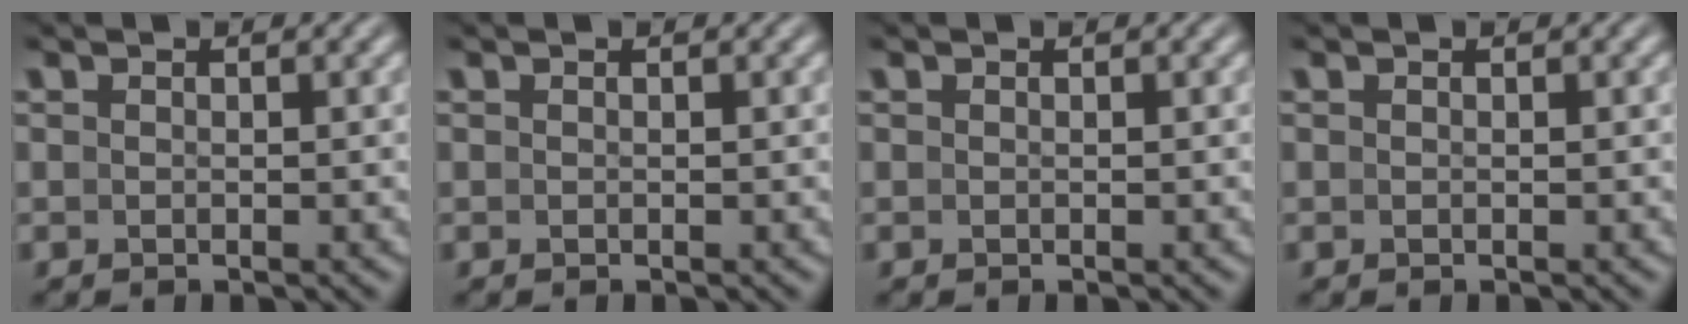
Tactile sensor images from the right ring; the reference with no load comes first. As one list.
[{"total": 0.0}, {"total": 0.0}, {"total": 0.0}]